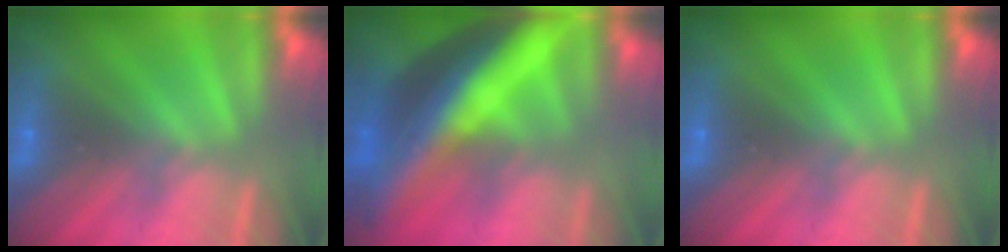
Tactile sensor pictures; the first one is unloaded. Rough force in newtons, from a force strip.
{"total": 8.7}
{"total": 0.0}